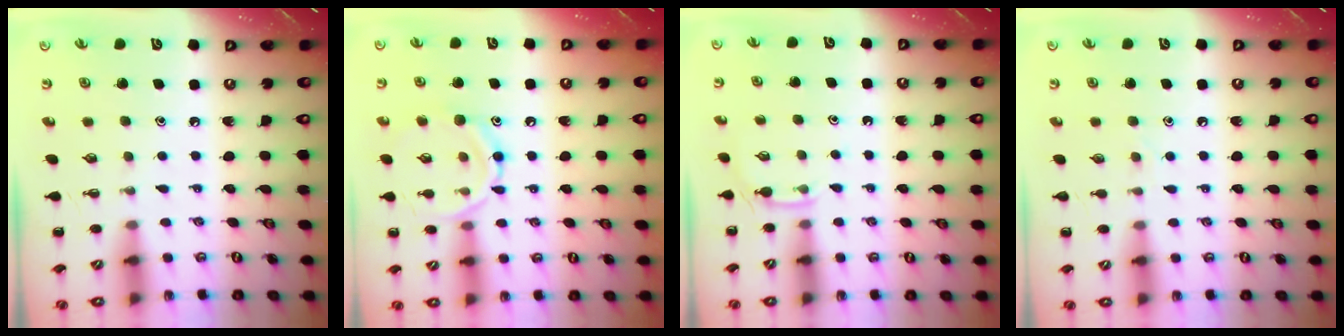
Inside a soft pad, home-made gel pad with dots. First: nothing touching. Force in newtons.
{"total": 12.0, "press": 12.0, "slide": 0.8}
{"total": 4.1, "press": 3.9, "slide": 1.2}
{"total": 4.9, "press": 4.7, "slide": 1.4}